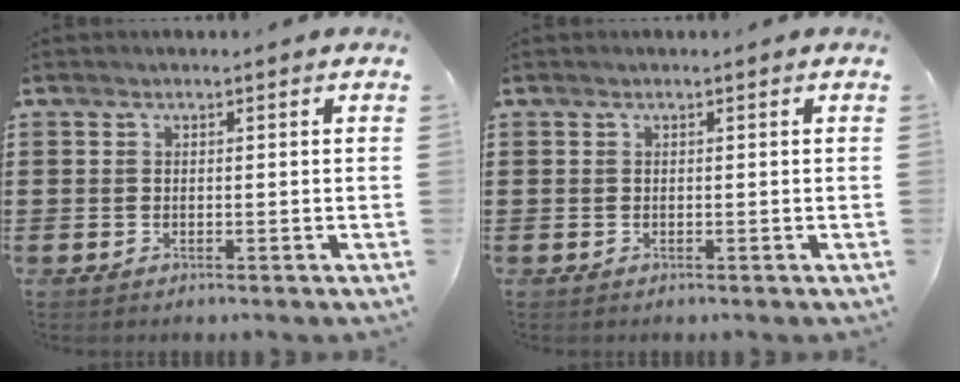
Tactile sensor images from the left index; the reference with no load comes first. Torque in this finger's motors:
{"motor_torque": [-0.02, 0.00, 0.01, 0.00]}